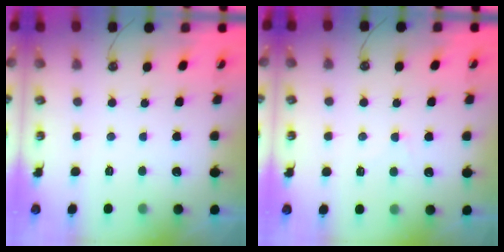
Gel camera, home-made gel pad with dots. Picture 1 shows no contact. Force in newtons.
{"total": 0.9, "press": 0.9, "slide": 0.4}